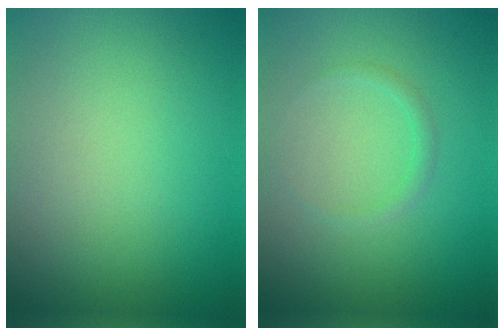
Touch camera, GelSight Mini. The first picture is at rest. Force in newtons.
{"total": 0.9, "press": 0.9, "slide": 0.0}